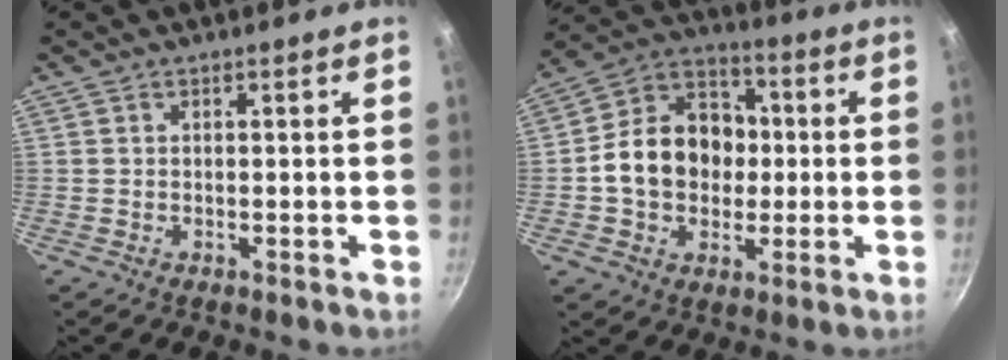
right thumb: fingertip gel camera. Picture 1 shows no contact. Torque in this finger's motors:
{"motor_torque": [0.67, 1.01, 0.79, -0.77, 0.31]}